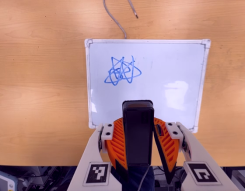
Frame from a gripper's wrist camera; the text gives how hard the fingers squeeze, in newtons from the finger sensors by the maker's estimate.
{"total": 6.2, "left": 5.3, "right": 7.2}